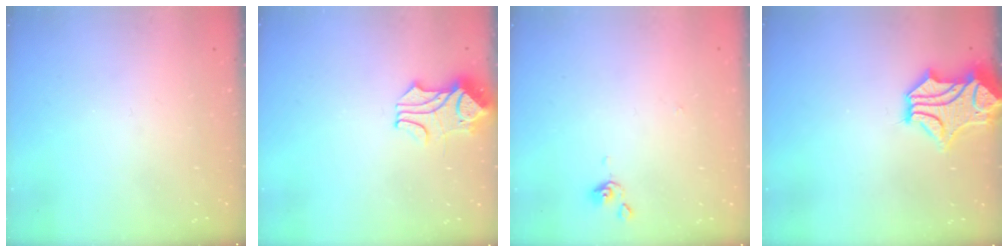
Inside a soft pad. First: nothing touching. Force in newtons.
{"total": 1.6, "press": 1.2, "slide": 1.0}
{"total": 0.0}
{"total": 1.6, "press": 0.8, "slide": 1.4}